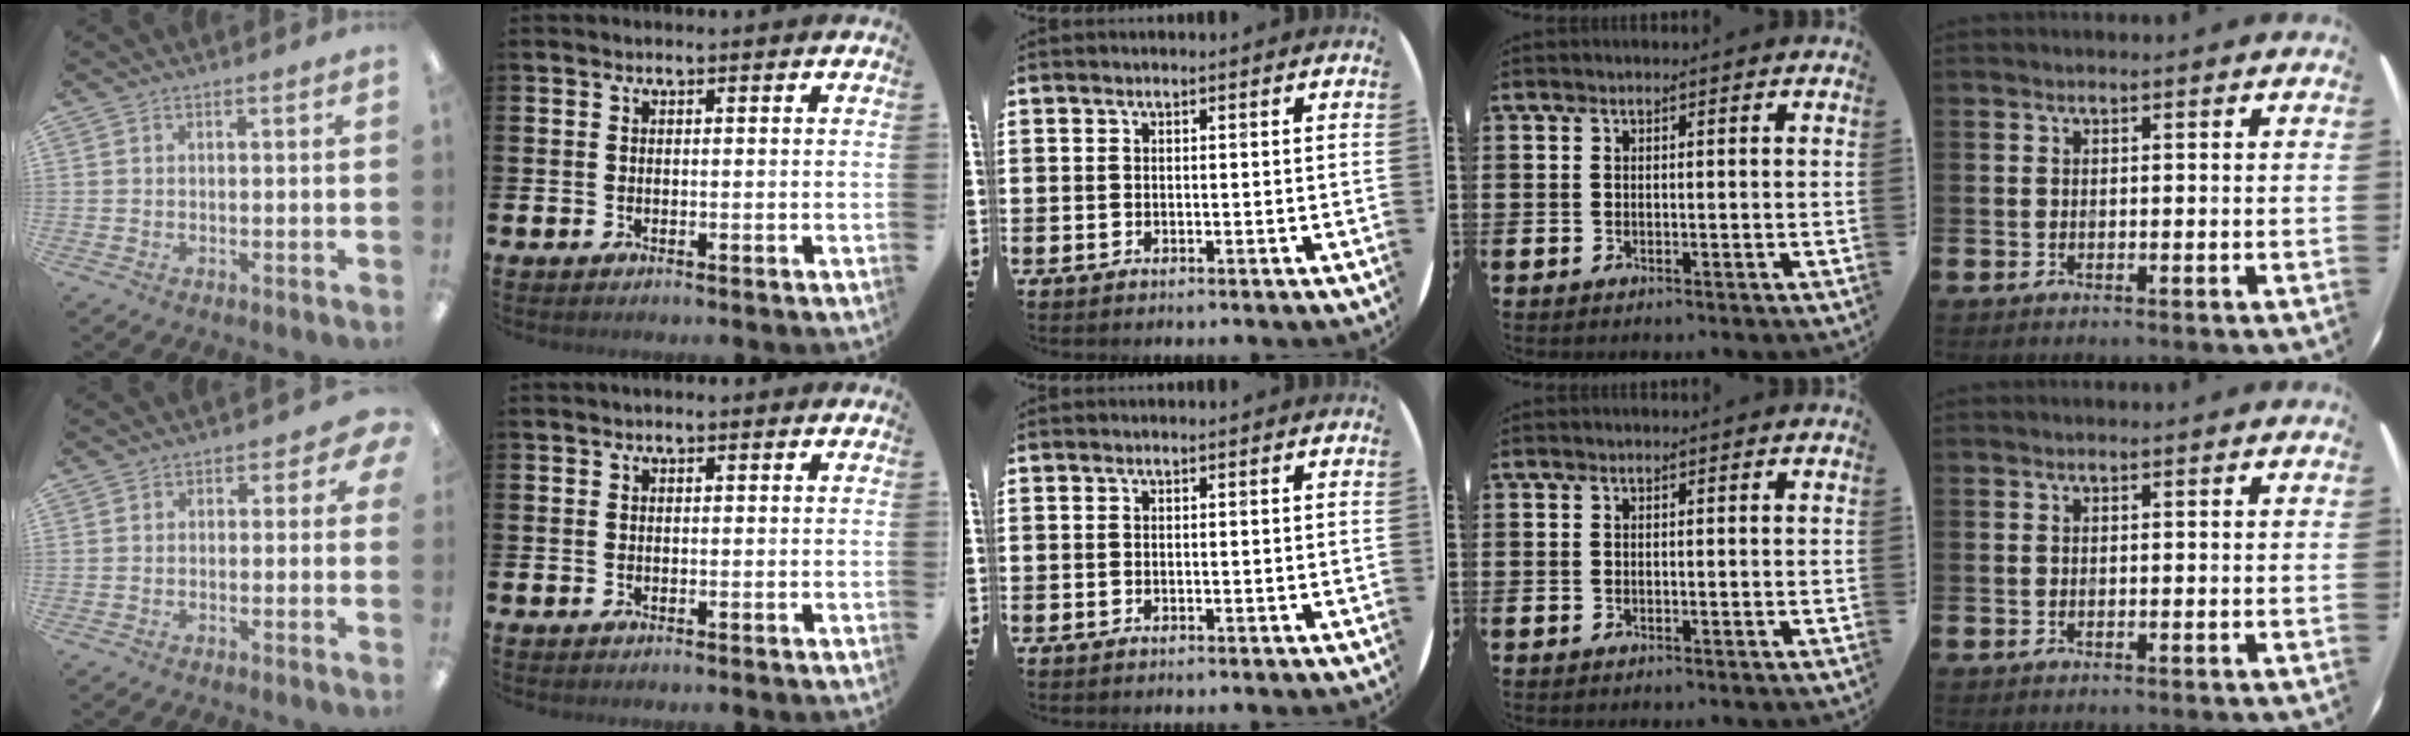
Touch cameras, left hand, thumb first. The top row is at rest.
{"thumb": {"total": 2.9, "force": [-1.0, 1.9, 2.0], "torque": [-0.025, 0.008, -0.021]}, "index": {"total": 0.5, "force": [0.2, 0.4, 0.3], "torque": [-0.003, 0.005, 0.002]}}